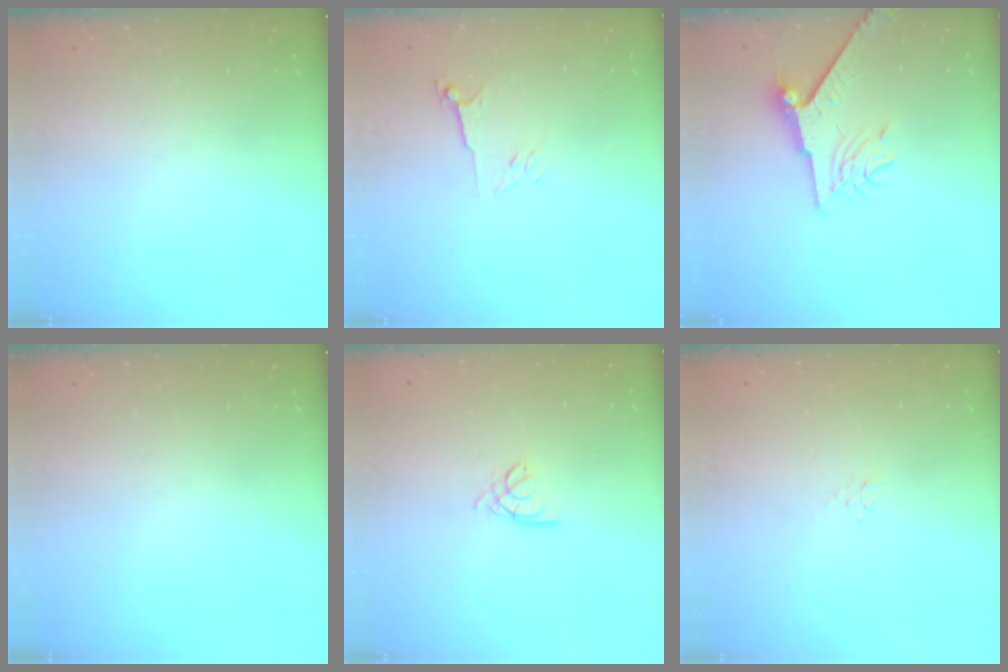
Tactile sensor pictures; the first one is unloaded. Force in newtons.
{"total": 3.5, "press": 3.5, "slide": 0.7}
{"total": 7.8, "press": 7.7, "slide": 0.9}
{"total": 0.0}
{"total": 2.6, "press": 2.5, "slide": 0.5}
{"total": 2.9, "press": 2.9, "slide": 0.3}